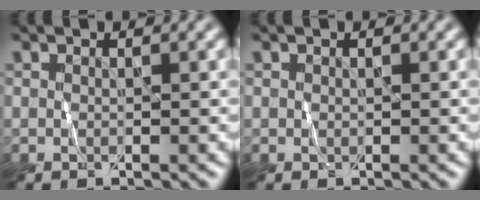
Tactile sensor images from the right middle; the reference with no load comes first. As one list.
[{"total": 0.0}]